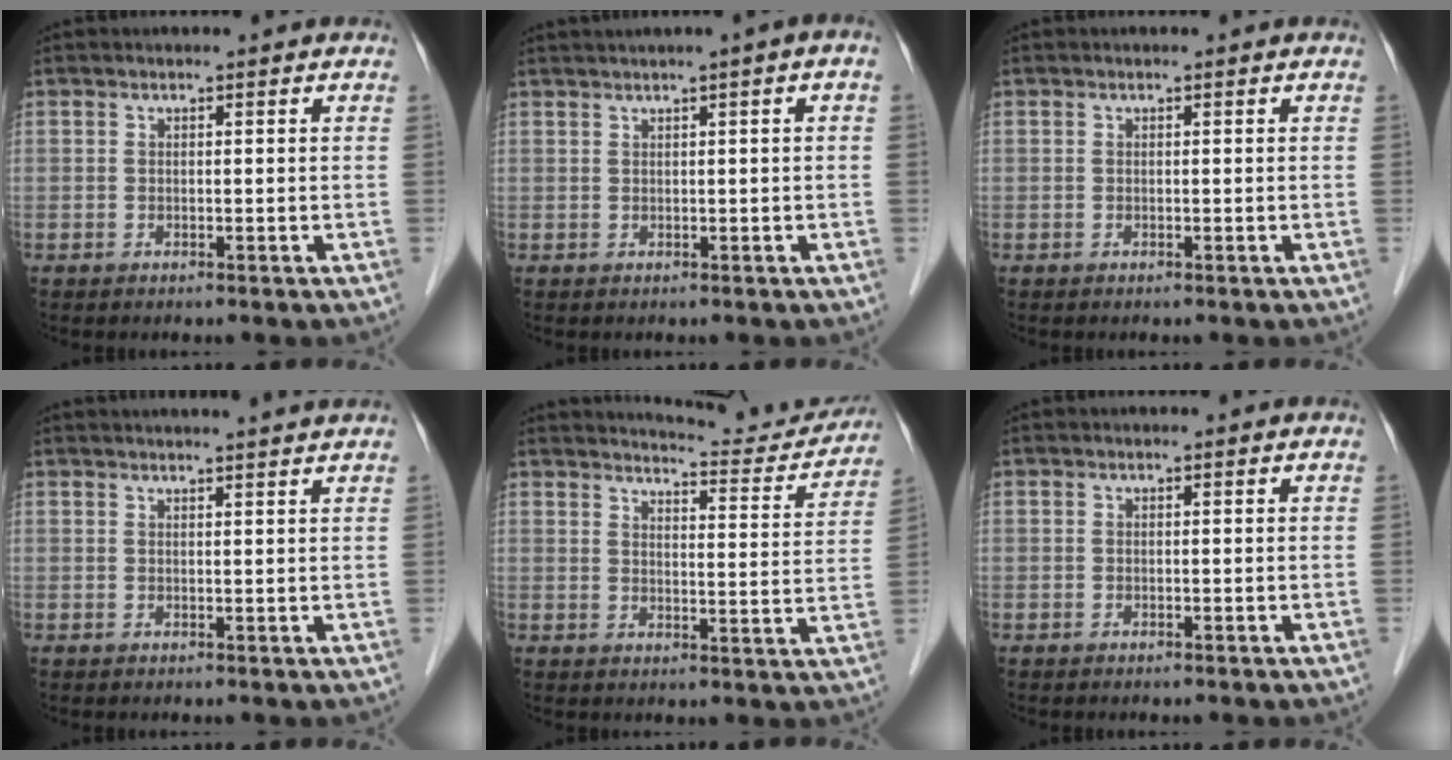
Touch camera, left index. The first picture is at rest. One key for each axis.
{"total": 3.1, "fx": 1.3, "fy": -0.2, "fz": 2.7, "tx": -0.049, "ty": 0.012, "tz": 0.026}
{"total": 0.0}
{"total": 7.9, "fx": 7.3, "fy": -0.8, "fz": 2.9, "tx": -0.033, "ty": 0.022, "tz": 0.078}
{"total": 12.4, "fx": 12.2, "fy": 1.0, "fz": 2.1, "tx": -0.025, "ty": -0.029, "tz": 0.144}
{"total": 0.0}